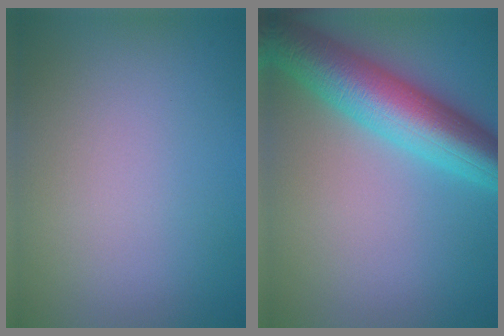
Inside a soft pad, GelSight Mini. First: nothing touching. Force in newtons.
{"total": 8.8, "press": 8.8, "slide": 0.0}